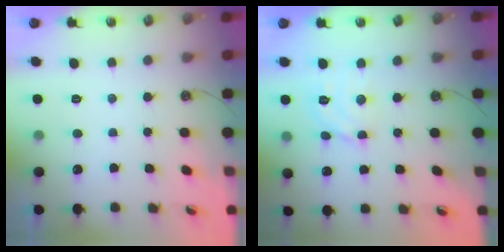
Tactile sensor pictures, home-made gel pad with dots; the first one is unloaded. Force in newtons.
{"total": 9.4, "press": 9.3, "slide": 1.2}